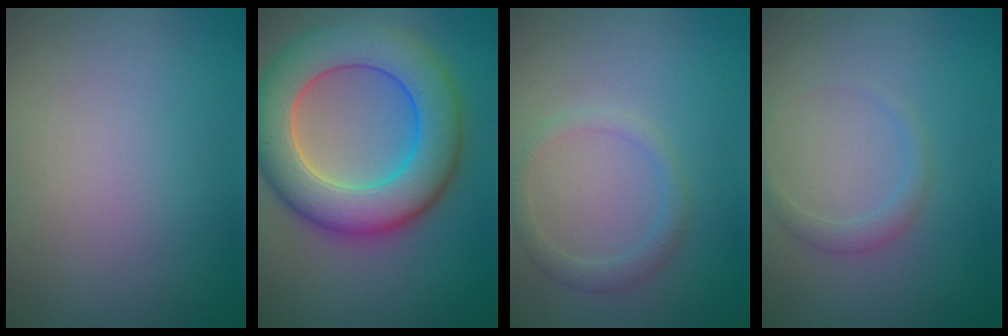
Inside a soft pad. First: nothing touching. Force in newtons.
{"total": 10.3, "press": 10.3, "slide": 0.1}
{"total": 1.6, "press": 1.6, "slide": 0.1}
{"total": 1.3, "press": 1.3, "slide": 0.0}